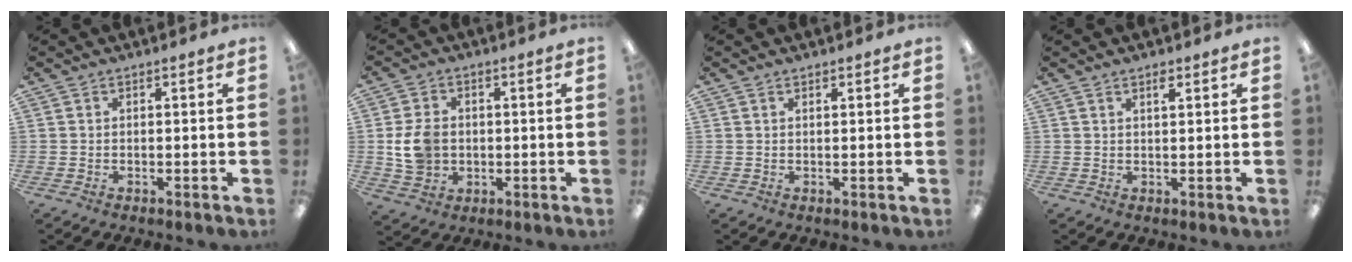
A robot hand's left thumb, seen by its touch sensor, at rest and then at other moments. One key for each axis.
{"total": 8.5, "fx": 0.0, "fy": 6.9, "fz": 5.0, "tx": -0.105, "ty": 0.007, "tz": 0.000}
{"total": 0.7, "fx": 0.6, "fy": 0.2, "fz": 0.3, "tx": -0.006, "ty": 0.000, "tz": 0.010}
{"total": 1.9, "fx": 1.4, "fy": 0.5, "fz": 1.2, "tx": -0.018, "ty": -0.003, "tz": 0.022}